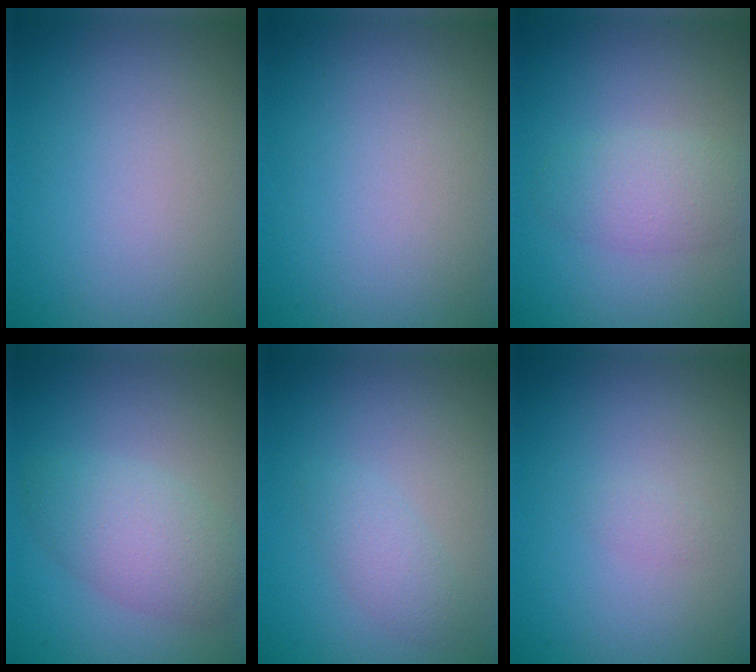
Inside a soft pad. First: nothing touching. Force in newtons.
{"total": 0.0}
{"total": 2.8, "press": 2.8, "slide": 0.1}
{"total": 4.2, "press": 4.1, "slide": 0.3}
{"total": 1.8, "press": 1.8, "slide": 0.1}
{"total": 0.6, "press": 0.6, "slide": 0.1}